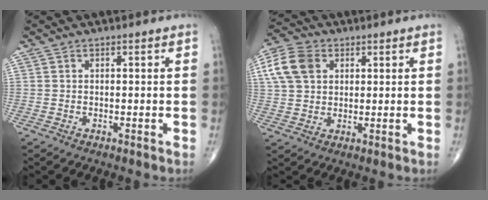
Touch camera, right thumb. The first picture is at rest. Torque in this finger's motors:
{"motor_torque": [0.04, 0.17, 0.09, -0.09, 0.02]}